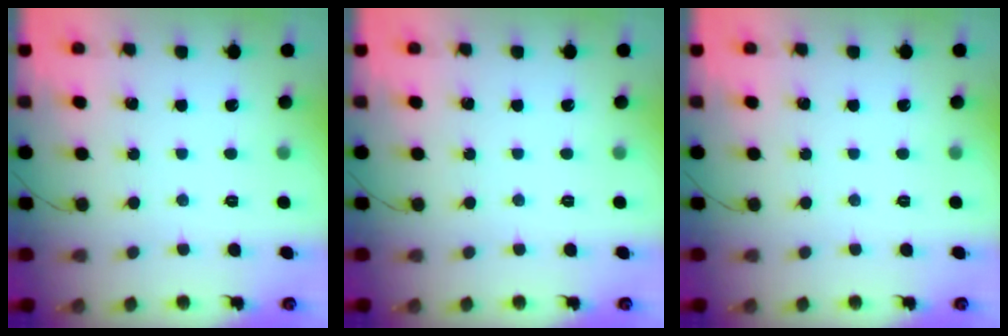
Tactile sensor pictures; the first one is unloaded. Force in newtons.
{"total": 0.0}
{"total": 0.0}